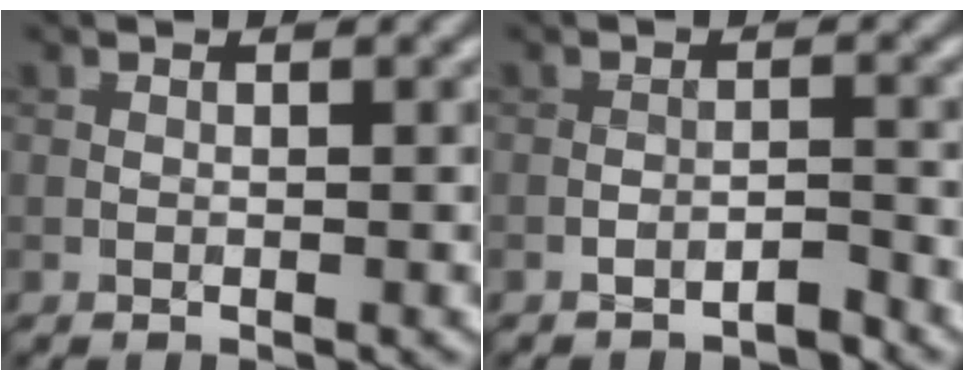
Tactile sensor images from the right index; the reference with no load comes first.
{"total": 1.2, "force": [-1.2, 0.0, 0.4], "torque": [-0.002, 0.006, -0.019]}